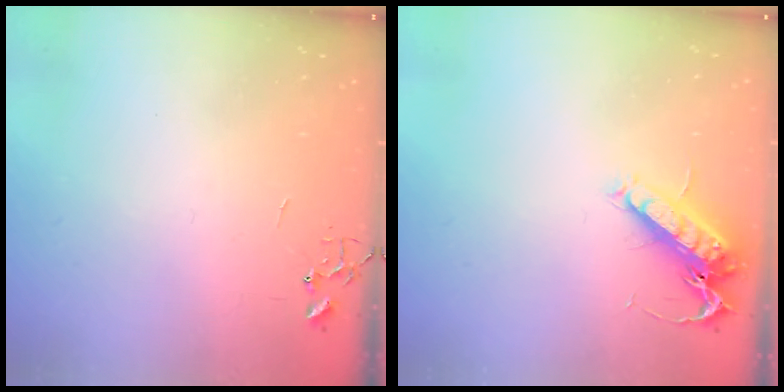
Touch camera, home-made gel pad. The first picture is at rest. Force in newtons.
{"total": 13.8, "press": 13.7, "slide": 1.5}